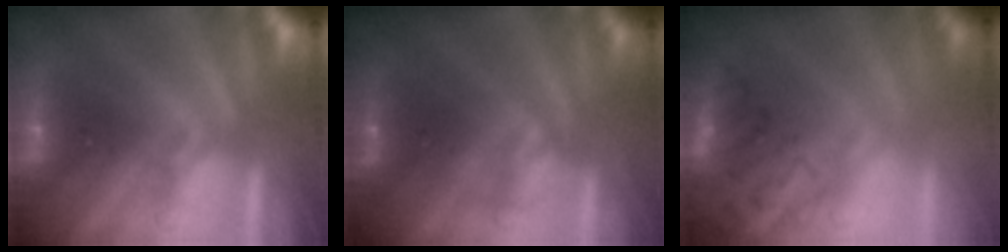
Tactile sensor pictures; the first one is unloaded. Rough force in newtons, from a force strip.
{"total": 1.6}
{"total": 3.8}